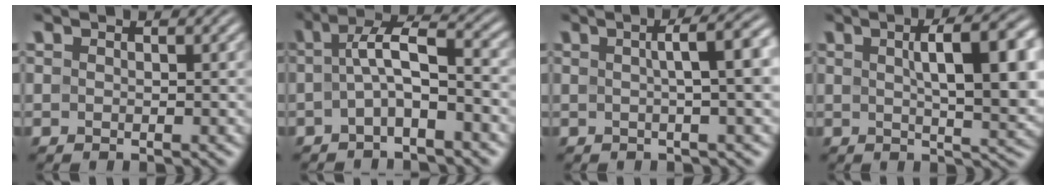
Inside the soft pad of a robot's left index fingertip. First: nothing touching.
{"total": 4.4, "force": [-0.5, 1.4, 4.2], "torque": [-0.074, 0.014, -0.016]}
{"total": 6.0, "force": [1.1, 1.6, 5.7], "torque": [-0.054, 0.019, 0.013]}
{"total": 10.0, "force": [2.2, 3.2, 9.2], "torque": [-0.123, 0.006, 0.035]}